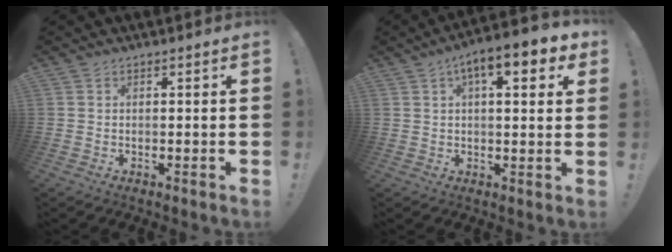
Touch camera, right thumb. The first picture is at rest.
{"total": 9.5, "force": [4.2, 3.0, 8.0], "torque": [-0.106, -0.014, 0.063]}